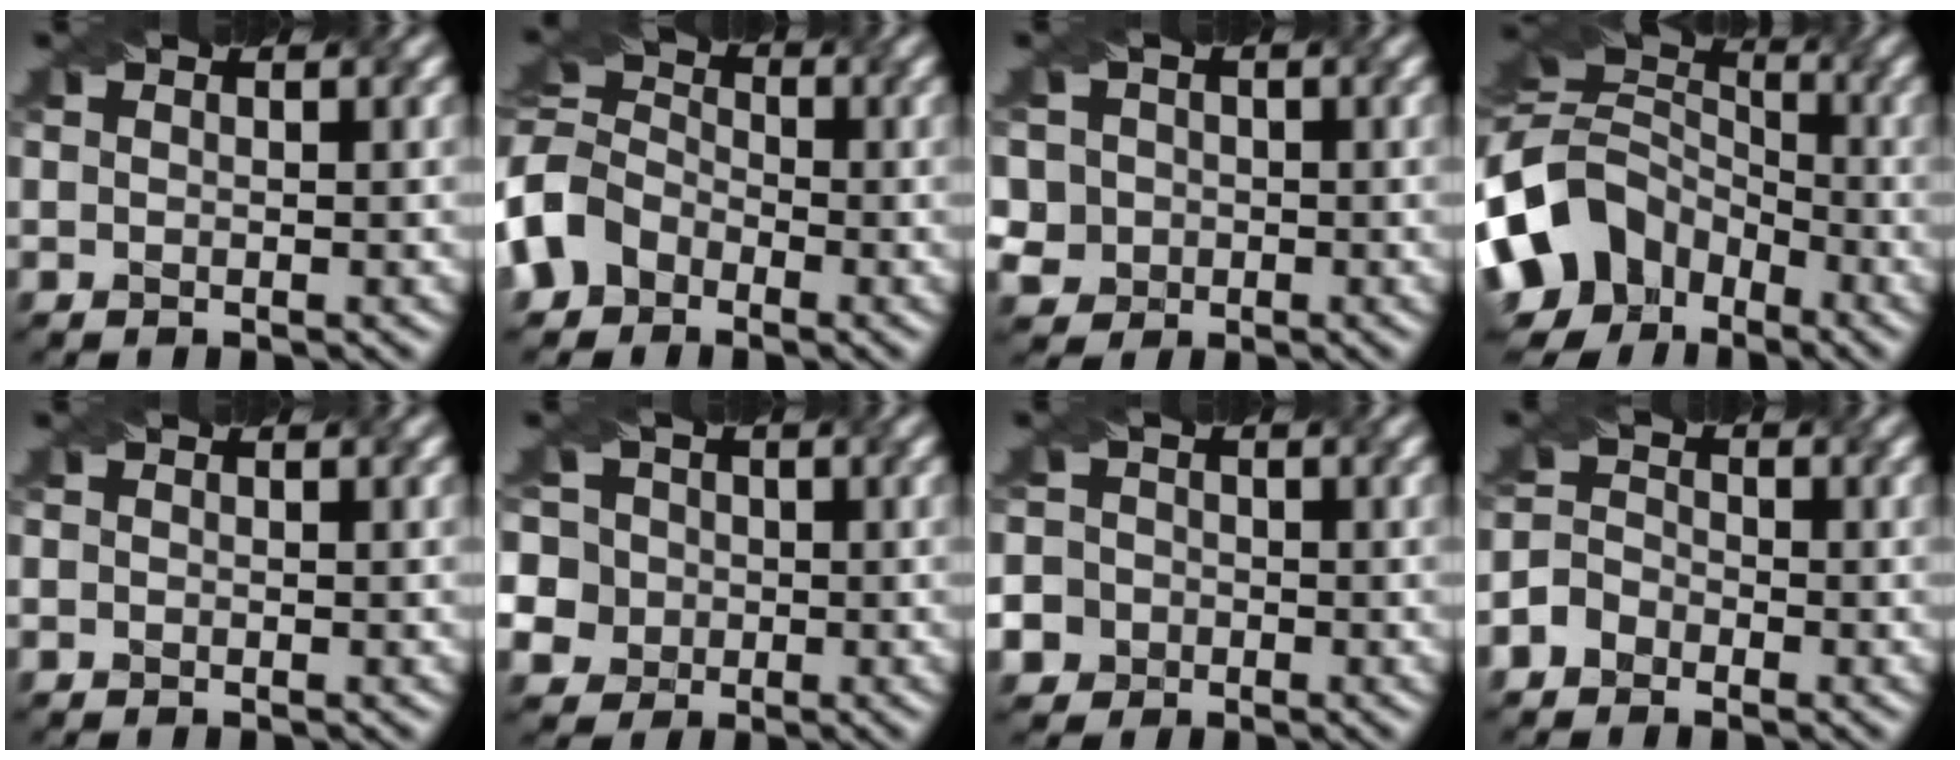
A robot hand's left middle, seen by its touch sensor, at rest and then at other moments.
{"total": 5.2, "force": [-2.8, 3.8, 2.2], "torque": [-0.049, 0.021, -0.071]}
{"total": 5.5, "force": [1.0, 5.1, 1.9], "torque": [-0.040, 0.035, -0.005]}
{"total": 12.2, "force": [-5.4, 9.6, 5.2], "torque": [-0.144, -0.001, -0.102]}
{"total": 0.7, "force": [-0.1, 0.6, 0.3], "torque": [0.000, 0.011, -0.011]}
{"total": 9.2, "force": [-0.1, 8.4, 3.7], "torque": [-0.071, 0.028, -0.030]}
{"total": 7.6, "force": [-2.7, 6.9, 1.8], "torque": [-0.042, 0.014, -0.075]}
{"total": 2.7, "force": [-2.0, 1.8, 0.5], "torque": [0.007, 0.013, -0.037]}